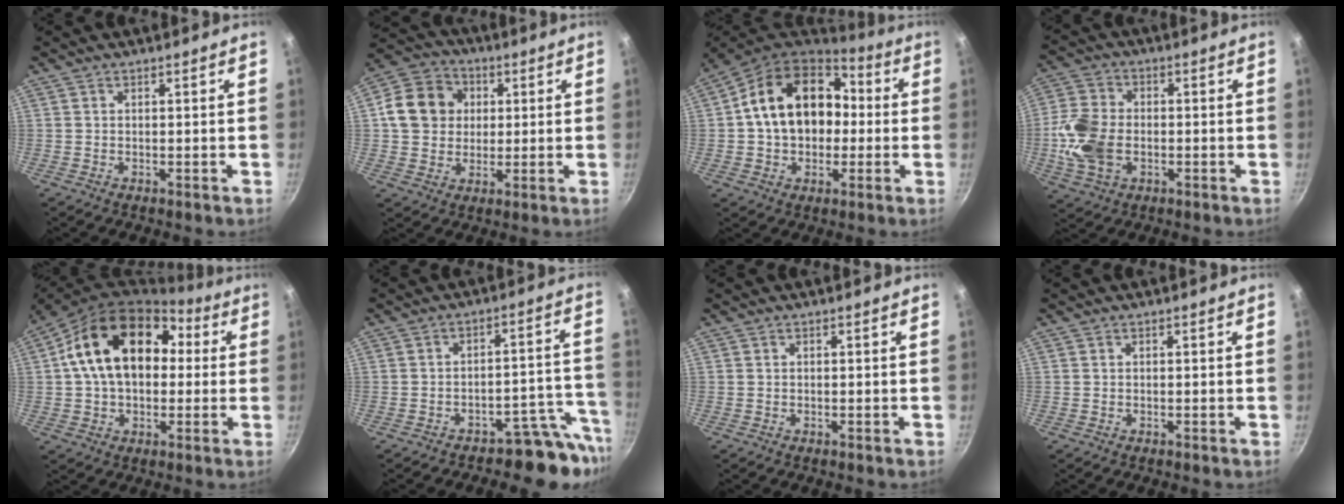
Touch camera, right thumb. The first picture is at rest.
{"total": 12.1, "force": [2.1, 10.5, 5.7], "torque": [-0.078, 0.014, 0.024]}
{"total": 18.9, "force": [1.7, 14.1, 12.5], "torque": [-0.182, 0.040, 0.021]}
{"total": 11.5, "force": [-1.9, 7.9, 8.1], "torque": [-0.156, 0.013, -0.043]}
{"total": 19.2, "force": [3.4, 13.2, 13.5], "torque": [-0.197, 0.040, 0.044]}
{"total": 8.4, "force": [-7.1, 3.3, 3.2], "torque": [0.020, 0.083, -0.103]}
{"total": 0.0}
{"total": 0.0}